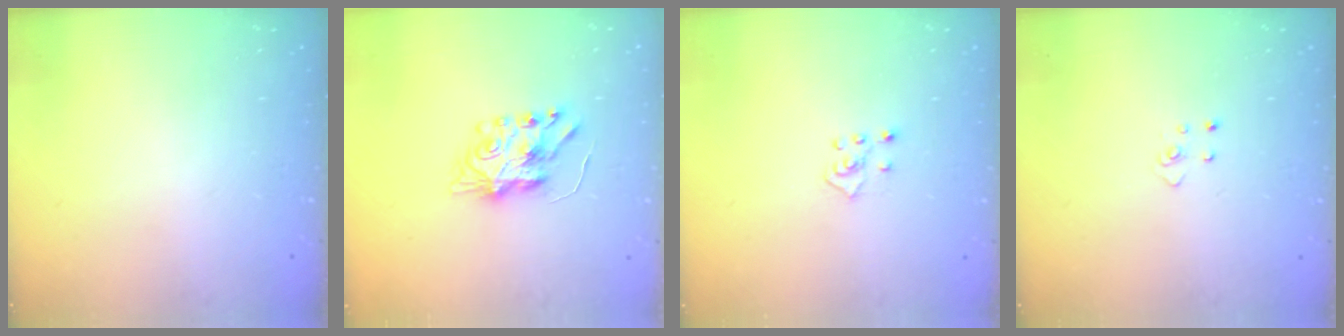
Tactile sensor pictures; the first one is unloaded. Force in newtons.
{"total": 7.4, "press": 7.4, "slide": 0.4}
{"total": 2.3, "press": 2.3, "slide": 0.5}
{"total": 3.2, "press": 3.2, "slide": 0.2}